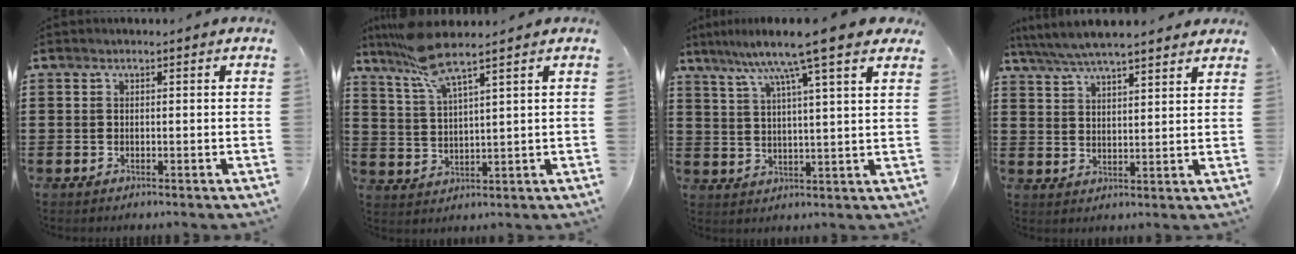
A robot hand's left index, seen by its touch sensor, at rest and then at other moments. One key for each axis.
{"total": 7.7, "fx": 6.1, "fy": 0.5, "fz": 4.7, "tx": -0.118, "ty": -0.019, "tz": 0.108}
{"total": 9.1, "fx": 6.8, "fy": -0.2, "fz": 6.0, "tx": -0.123, "ty": -0.033, "tz": 0.108}
{"total": 5.3, "fx": 4.9, "fy": 0.6, "fz": 1.9, "tx": -0.055, "ty": -0.016, "tz": 0.085}